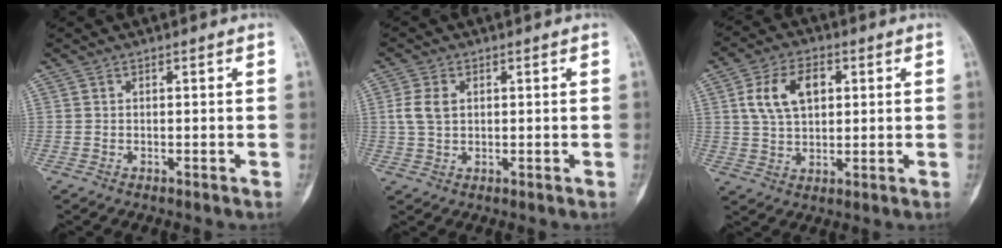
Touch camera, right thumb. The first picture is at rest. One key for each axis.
{"total": 4.2, "fx": 0.8, "fy": 2.8, "fz": 3.1, "tx": -0.069, "ty": 0.003, "tz": 0.015}
{"total": 9.5, "fx": 2.5, "fy": 5.9, "fz": 7.0, "tx": -0.120, "ty": 0.004, "tz": 0.047}